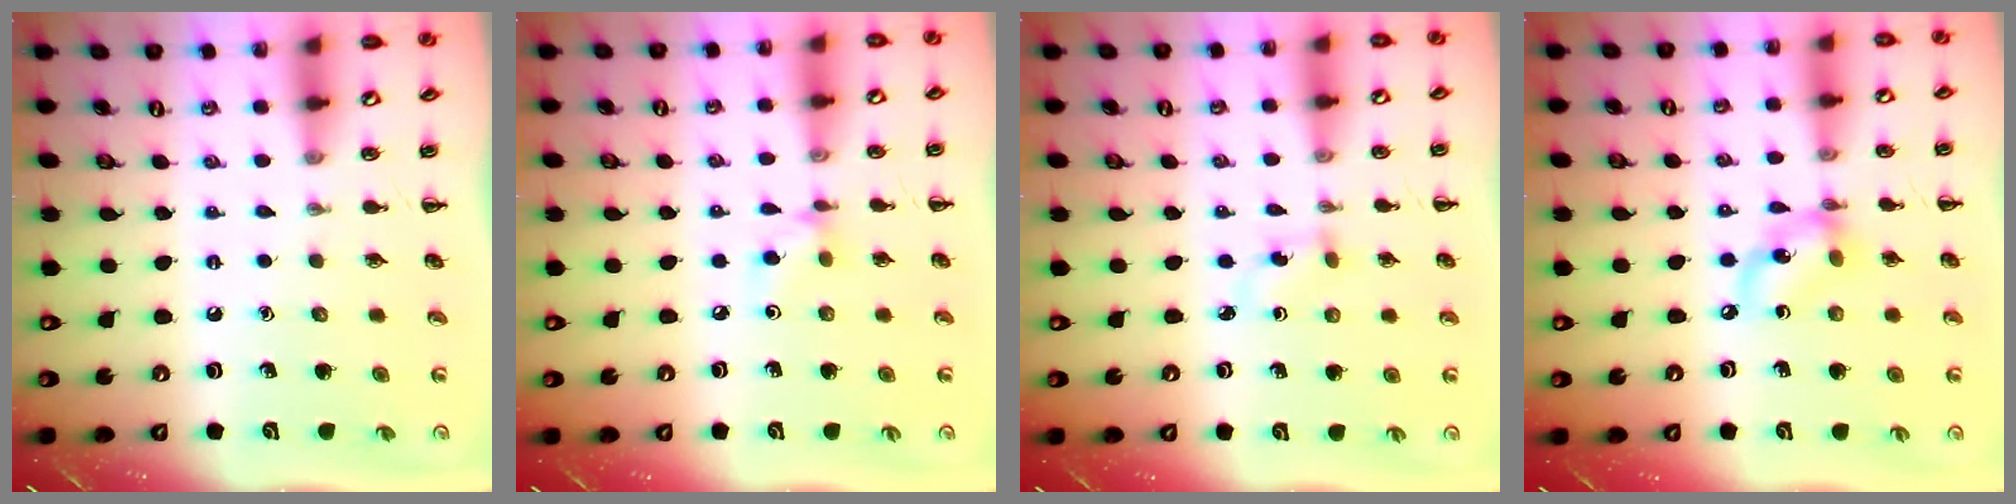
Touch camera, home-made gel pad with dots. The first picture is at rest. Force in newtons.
{"total": 4.4, "press": 4.3, "slide": 0.7}
{"total": 2.5, "press": 2.3, "slide": 1.1}
{"total": 9.1, "press": 9.0, "slide": 1.8}